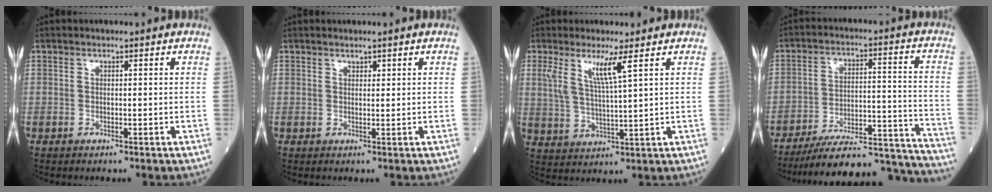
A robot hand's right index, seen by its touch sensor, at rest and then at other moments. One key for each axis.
{"total": 0.8, "fx": 0.6, "fy": 0.4, "fz": 0.3, "tx": -0.005, "ty": 0.001, "tz": 0.010}
{"total": 5.8, "fx": 2.9, "fy": -0.2, "fz": 5.0, "tx": -0.105, "ty": -0.004, "tz": 0.061}
{"total": 24.2, "fx": -22.9, "fy": 2.6, "fz": 7.2, "tx": -0.072, "ty": 0.025, "tz": -0.328}